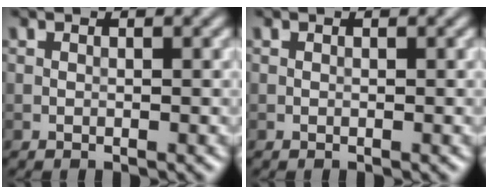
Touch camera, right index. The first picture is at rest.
{"total": 0.0}